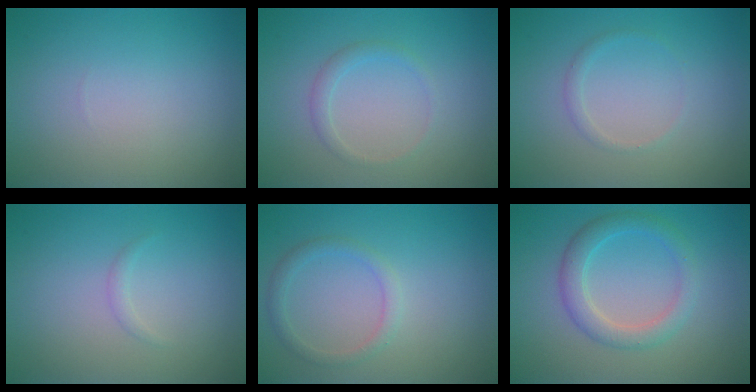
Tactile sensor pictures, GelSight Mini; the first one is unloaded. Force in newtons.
{"total": 1.3, "press": 1.3, "slide": 0.0}
{"total": 0.9, "press": 0.9, "slide": 0.0}
{"total": 0.6, "press": 0.6, "slide": 0.0}
{"total": 1.5, "press": 1.5, "slide": 0.1}
{"total": 3.1, "press": 3.1, "slide": 0.0}